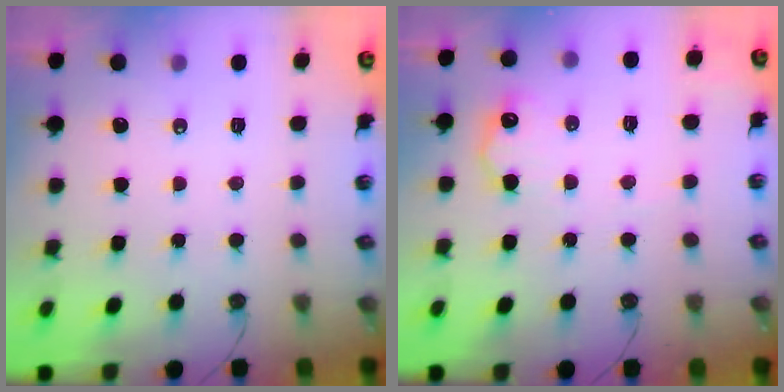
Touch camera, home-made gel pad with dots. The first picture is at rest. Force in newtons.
{"total": 10.3, "press": 10.3, "slide": 0.4}